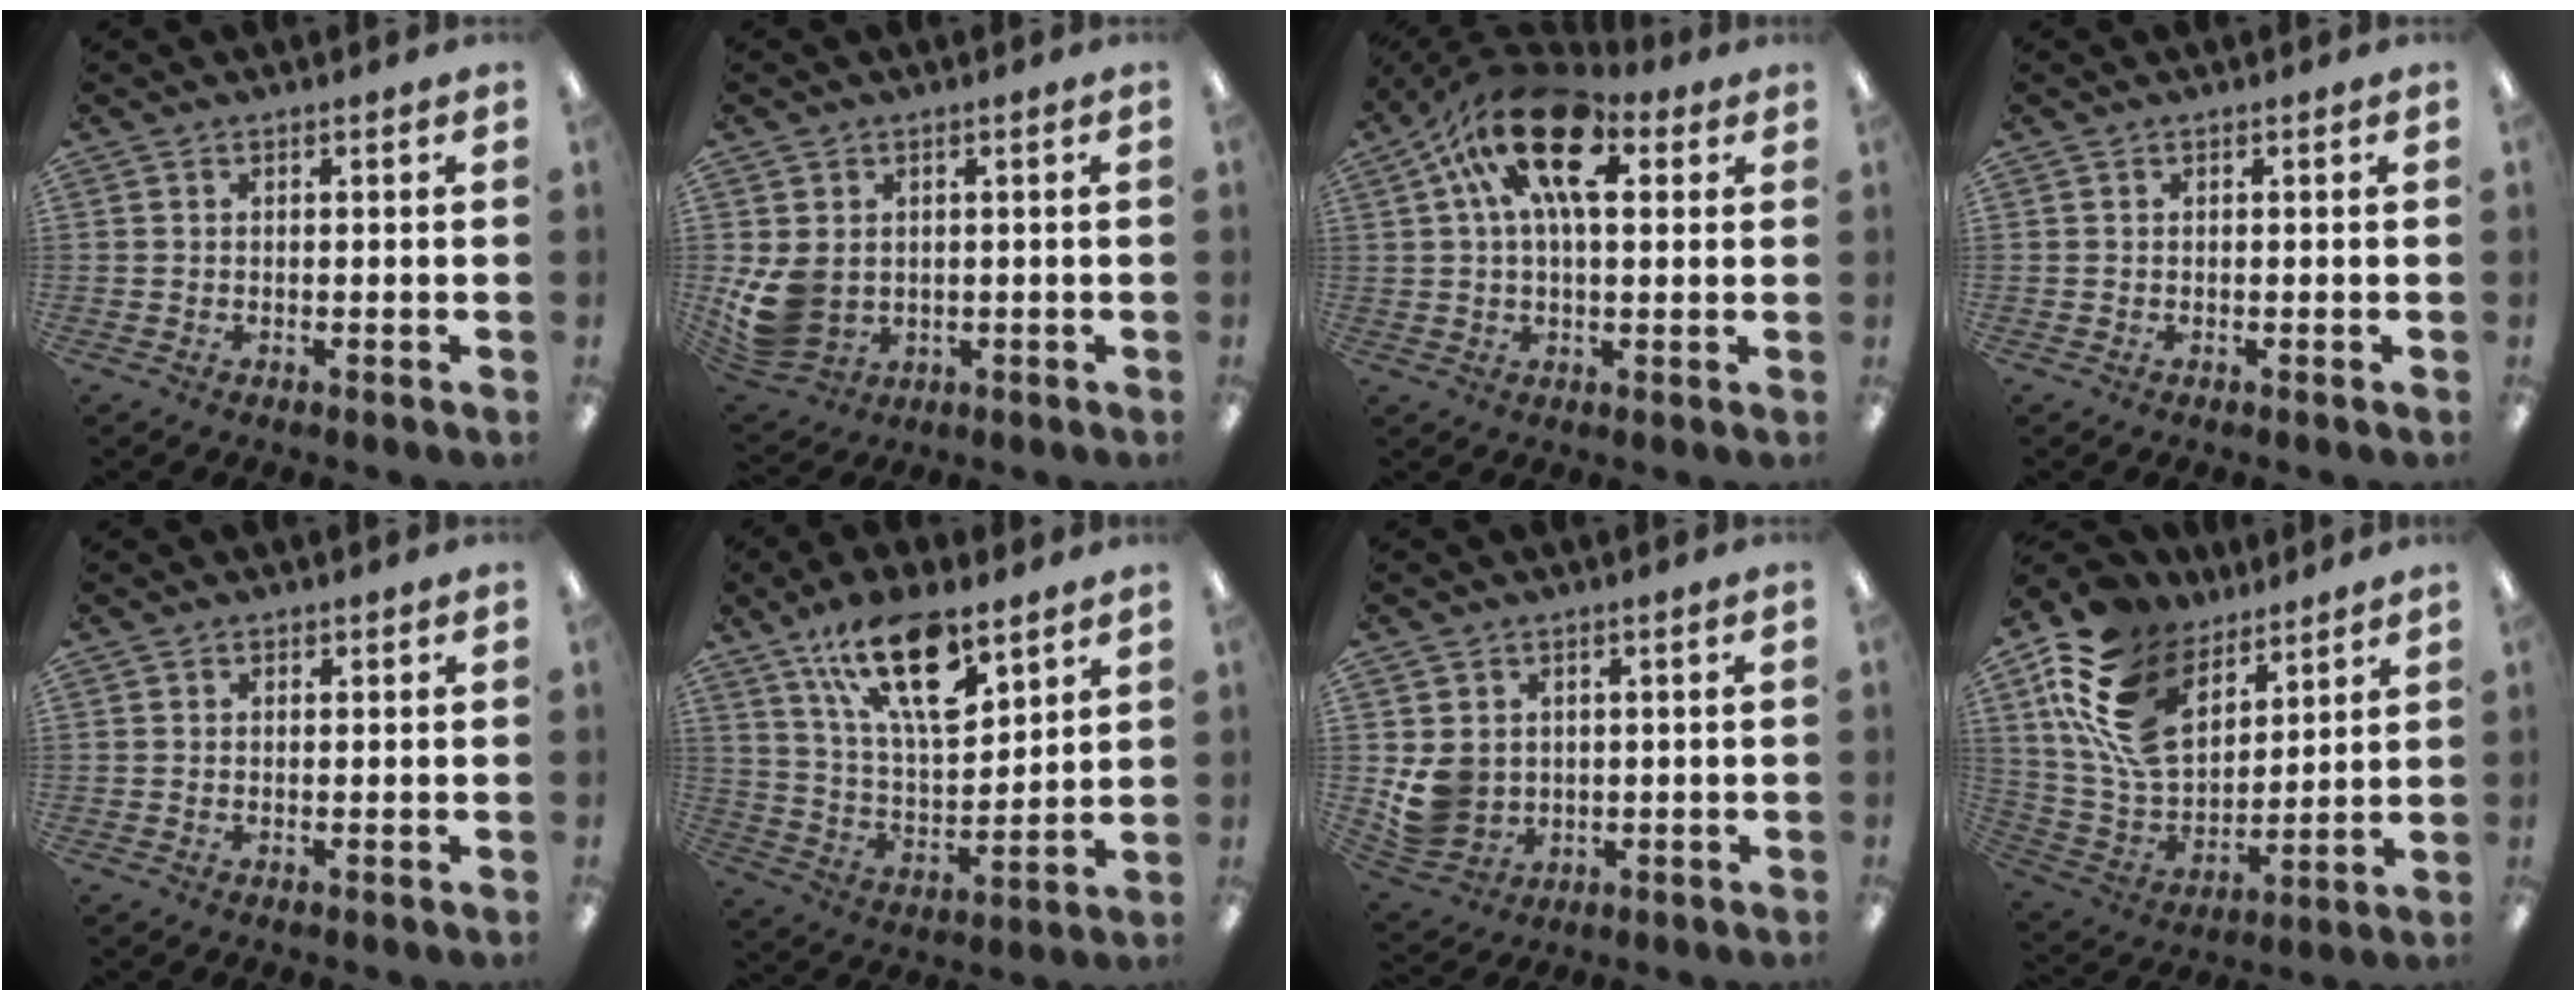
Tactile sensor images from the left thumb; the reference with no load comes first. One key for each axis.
{"total": 8.8, "fx": 0.3, "fy": 7.3, "fz": 4.9, "tx": -0.105, "ty": 0.000, "tz": 0.011}
{"total": 17.4, "fx": 7.0, "fy": 8.8, "fz": 13.3, "tx": -0.236, "ty": -0.014, "tz": 0.119}
{"total": 0.0}
{"total": 0.8, "fx": 0.4, "fy": 0.7, "fz": 0.1, "tx": -0.002, "ty": 0.004, "tz": 0.007}
{"total": 19.7, "fx": 12.1, "fy": 7.9, "fz": 13.4, "tx": -0.237, "ty": -0.056, "tz": 0.203}
{"total": 7.7, "fx": 0.8, "fy": 7.2, "fz": 2.6, "tx": -0.066, "ty": 0.004, "tz": 0.023}
{"total": 20.0, "fx": 10.2, "fy": 12.4, "fz": 11.9, "tx": -0.259, "ty": -0.035, "tz": 0.191}